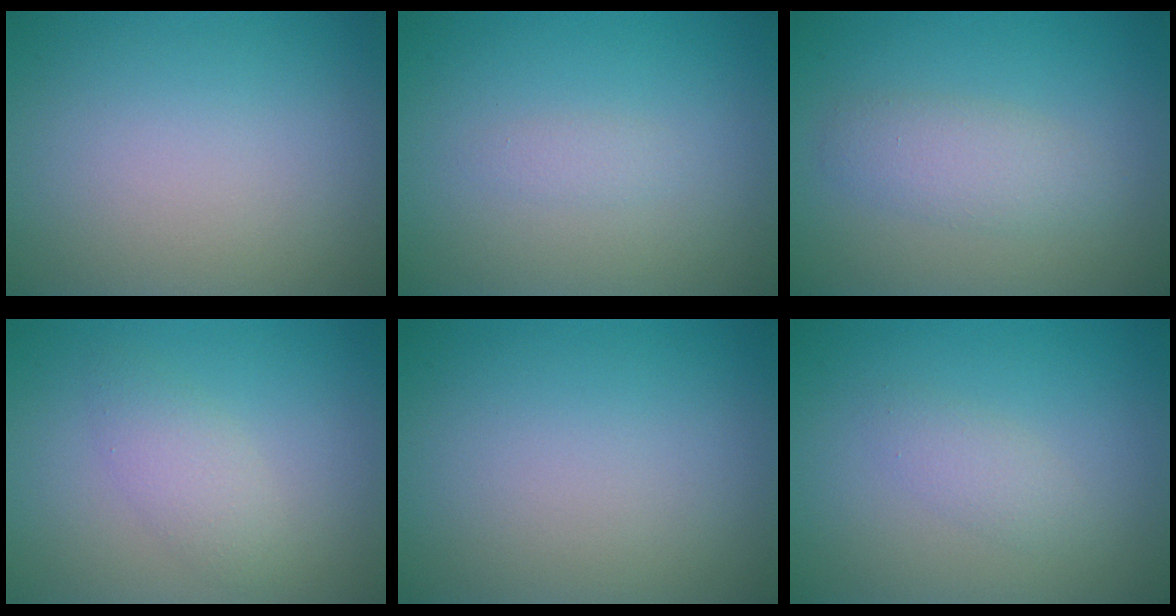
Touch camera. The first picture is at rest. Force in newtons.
{"total": 0.9, "press": 0.9, "slide": 0.0}
{"total": 2.7, "press": 2.7, "slide": 0.2}
{"total": 2.2, "press": 2.2, "slide": 0.0}
{"total": 0.0}
{"total": 1.5, "press": 1.5, "slide": 0.1}